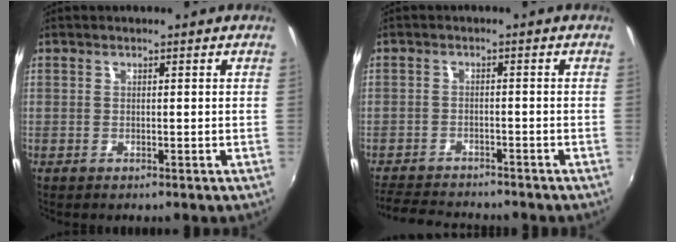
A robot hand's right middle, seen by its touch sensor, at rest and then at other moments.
{"total": 7.8, "force": [-7.2, 2.5, 2.0], "torque": [-0.067, 0.003, -0.116]}